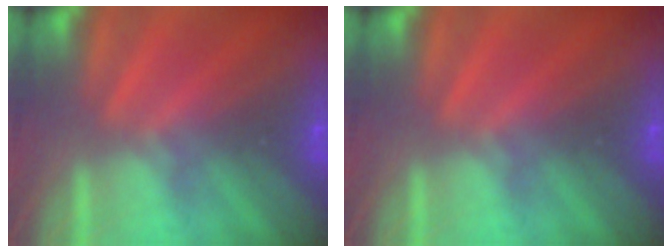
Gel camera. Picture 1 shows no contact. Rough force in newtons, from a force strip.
{"total": 0.0}